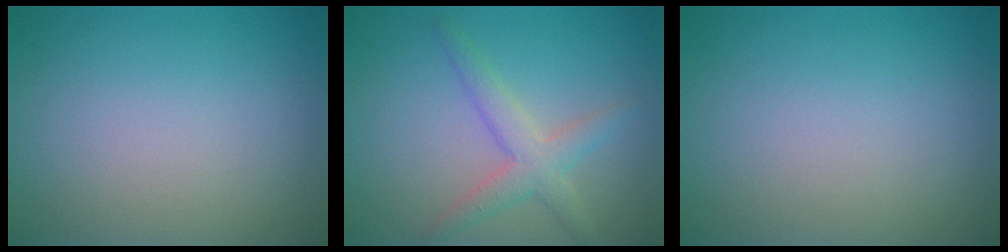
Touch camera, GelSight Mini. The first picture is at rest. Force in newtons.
{"total": 3.1, "press": 3.1, "slide": 0.1}
{"total": 0.0}